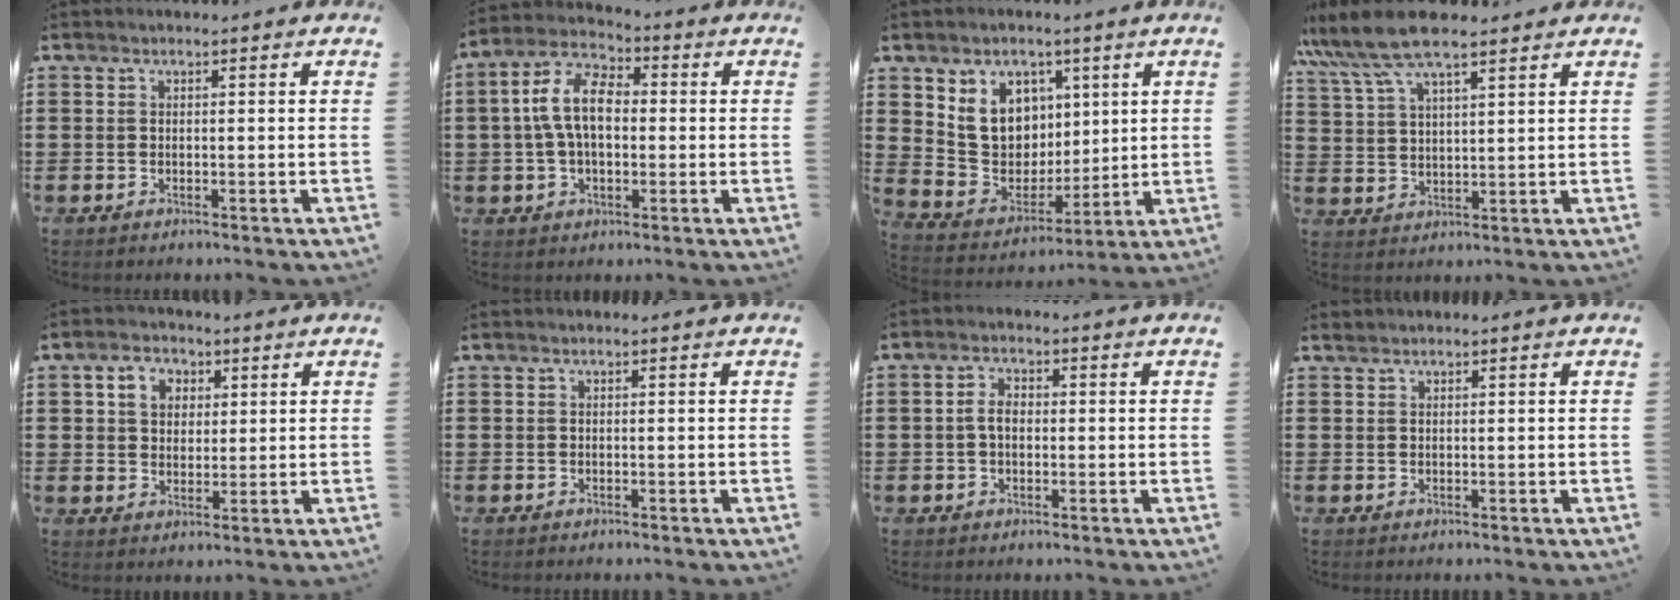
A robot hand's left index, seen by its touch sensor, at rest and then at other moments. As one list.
[{"total": 9.3, "force": [0.6, 5.3, 7.6], "torque": [-0.182, 0.008, 0.002]}, {"total": 9.3, "force": [3.8, 7.8, 3.4], "torque": [-0.097, -0.008, 0.076]}, {"total": 8.5, "force": [6.6, 2.2, 4.7], "torque": [-0.113, -0.007, 0.122]}, {"total": 4.7, "force": [1.9, 3.9, 1.9], "torque": [-0.040, 0.008, 0.028]}, {"total": 0.0}, {"total": 3.1, "force": [0.0, 1.9, 2.5], "torque": [-0.058, 0.004, -0.004]}, {"total": 0.6, "force": [0.5, 0.2, 0.1], "torque": [-0.005, 0.000, 0.011]}]